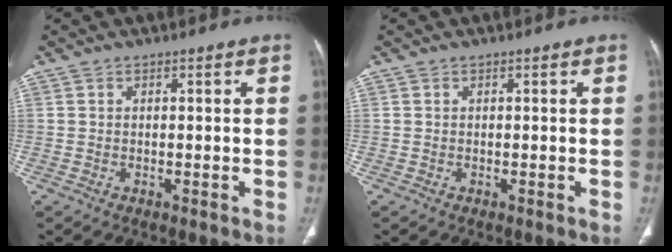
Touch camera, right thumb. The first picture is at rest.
{"total": 0.0}